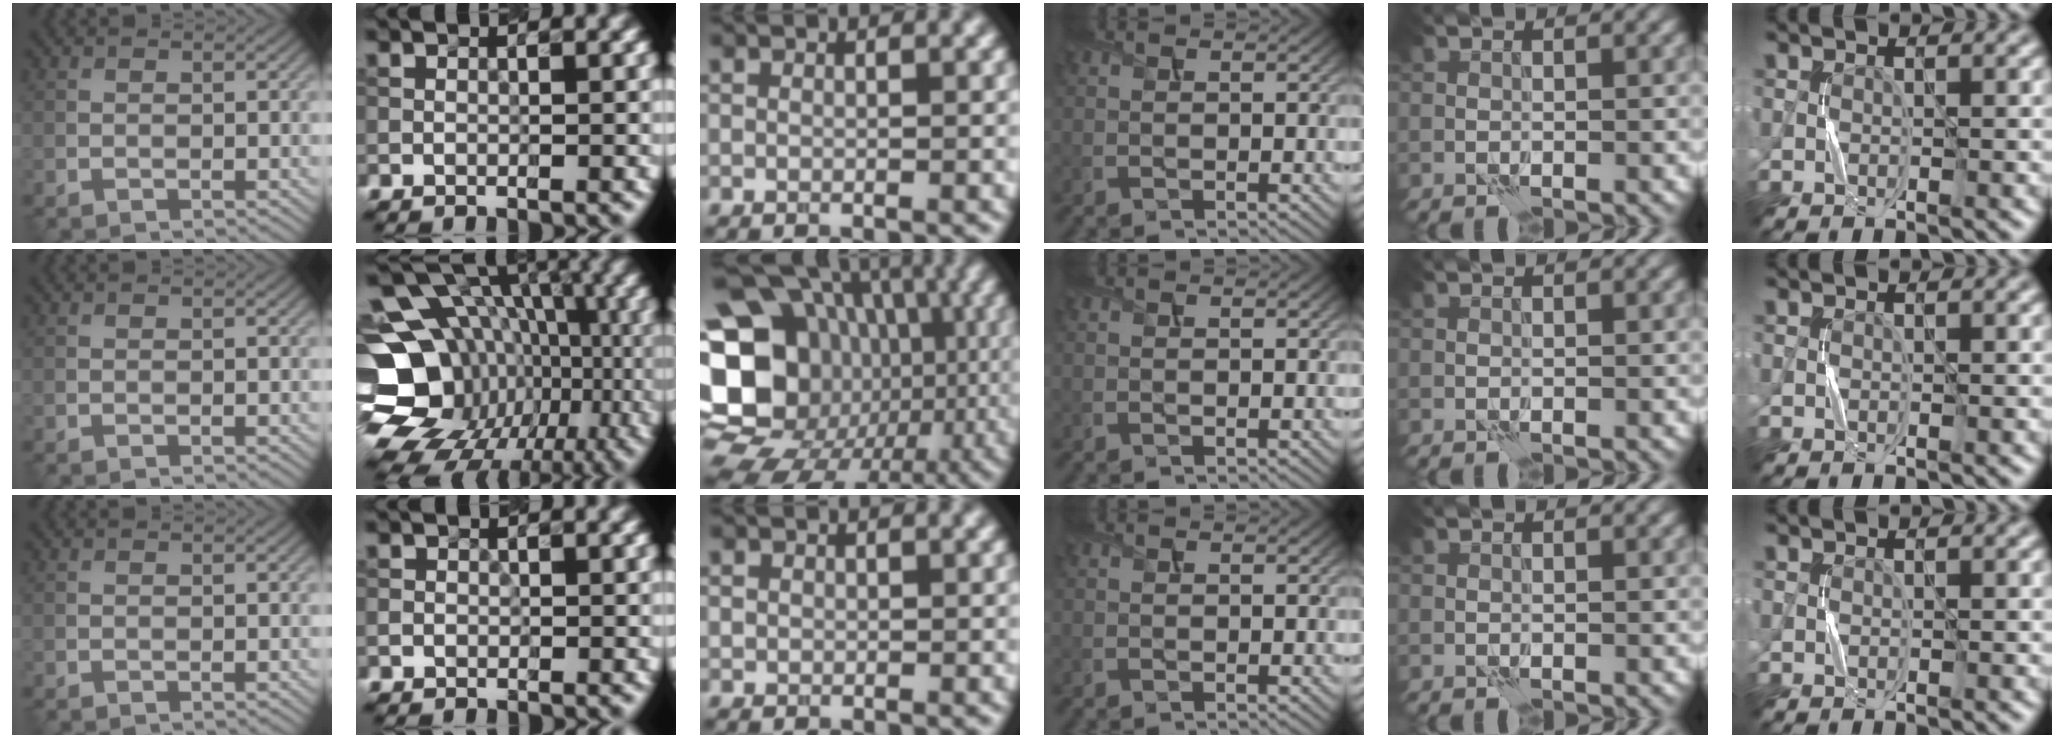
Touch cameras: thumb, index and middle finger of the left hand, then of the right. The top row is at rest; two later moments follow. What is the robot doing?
{"motion": "press", "object": "button"}